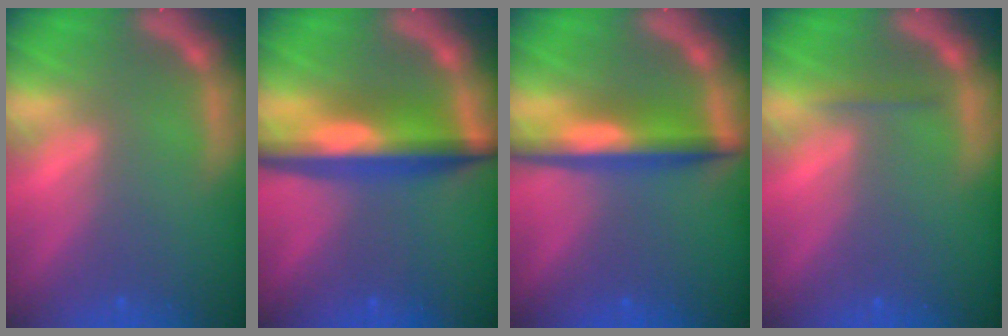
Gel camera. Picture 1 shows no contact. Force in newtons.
{"total": 7.4}
{"total": 5.5}
{"total": 0.9}